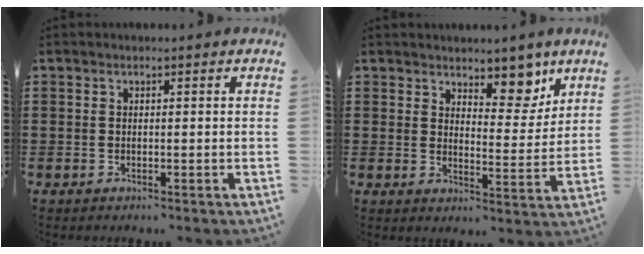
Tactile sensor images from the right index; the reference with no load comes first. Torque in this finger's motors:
{"motor_torque": [0.56, 0.55, 0.09, 0.05]}